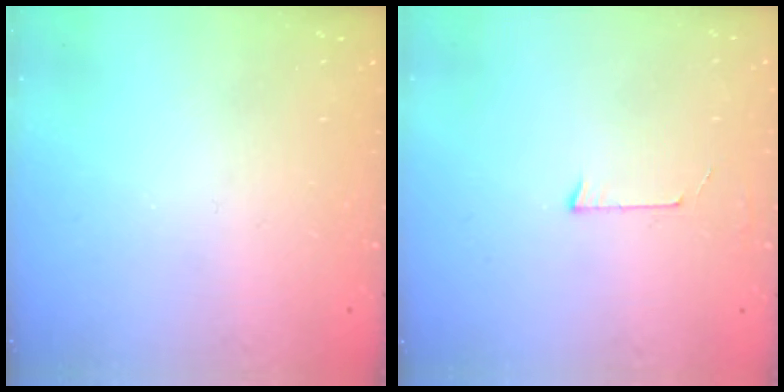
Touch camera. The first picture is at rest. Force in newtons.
{"total": 3.2, "press": 3.2, "slide": 0.2}